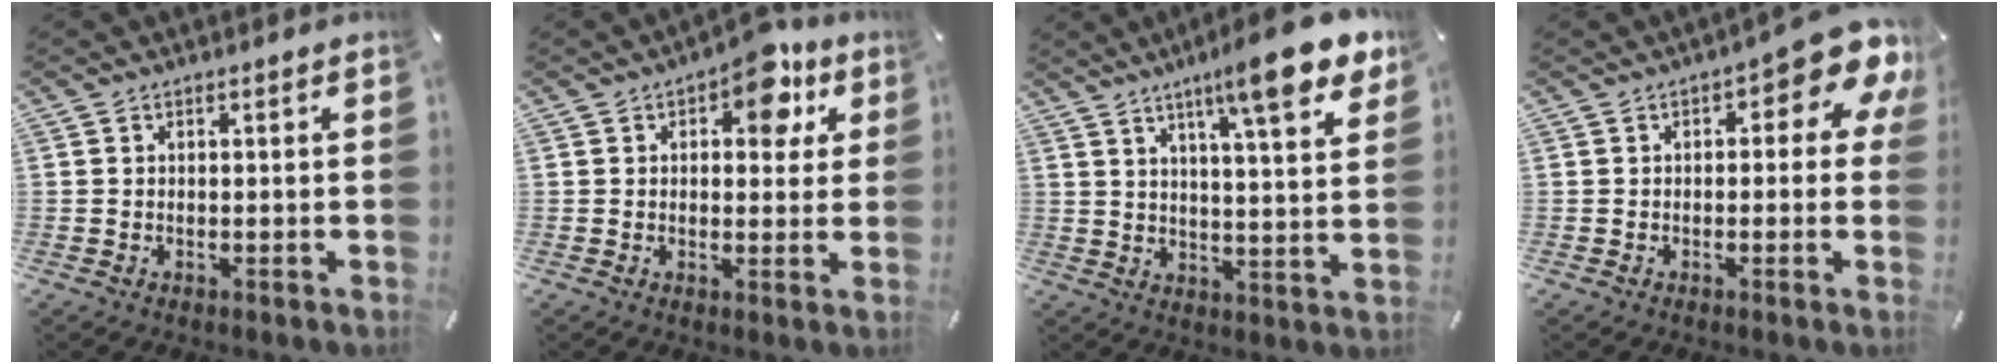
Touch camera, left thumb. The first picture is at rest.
{"total": 9.7, "force": [4.8, 5.5, 6.4], "torque": [-0.066, -0.021, 0.075]}
{"total": 13.4, "force": [9.2, 1.8, 9.5], "torque": [-0.149, -0.050, 0.146]}
{"total": 9.7, "force": [4.0, 3.7, 8.0], "torque": [-0.099, -0.030, 0.064]}